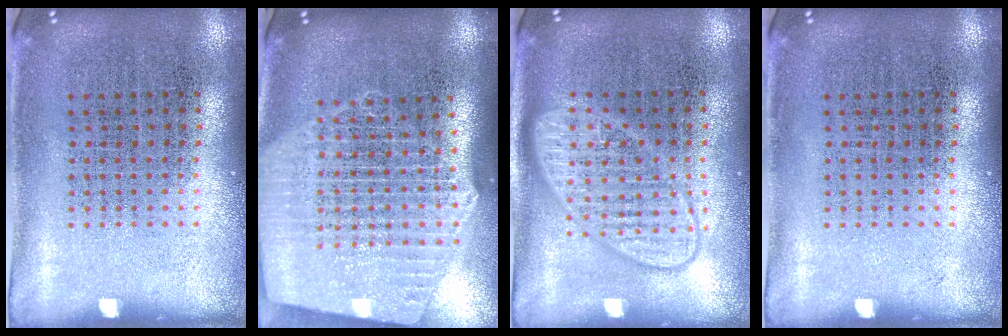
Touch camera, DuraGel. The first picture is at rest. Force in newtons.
{"total": 2.8, "press": 2.3, "slide": 1.5}
{"total": 2.4, "press": 2.4, "slide": 0.3}
{"total": 0.0}